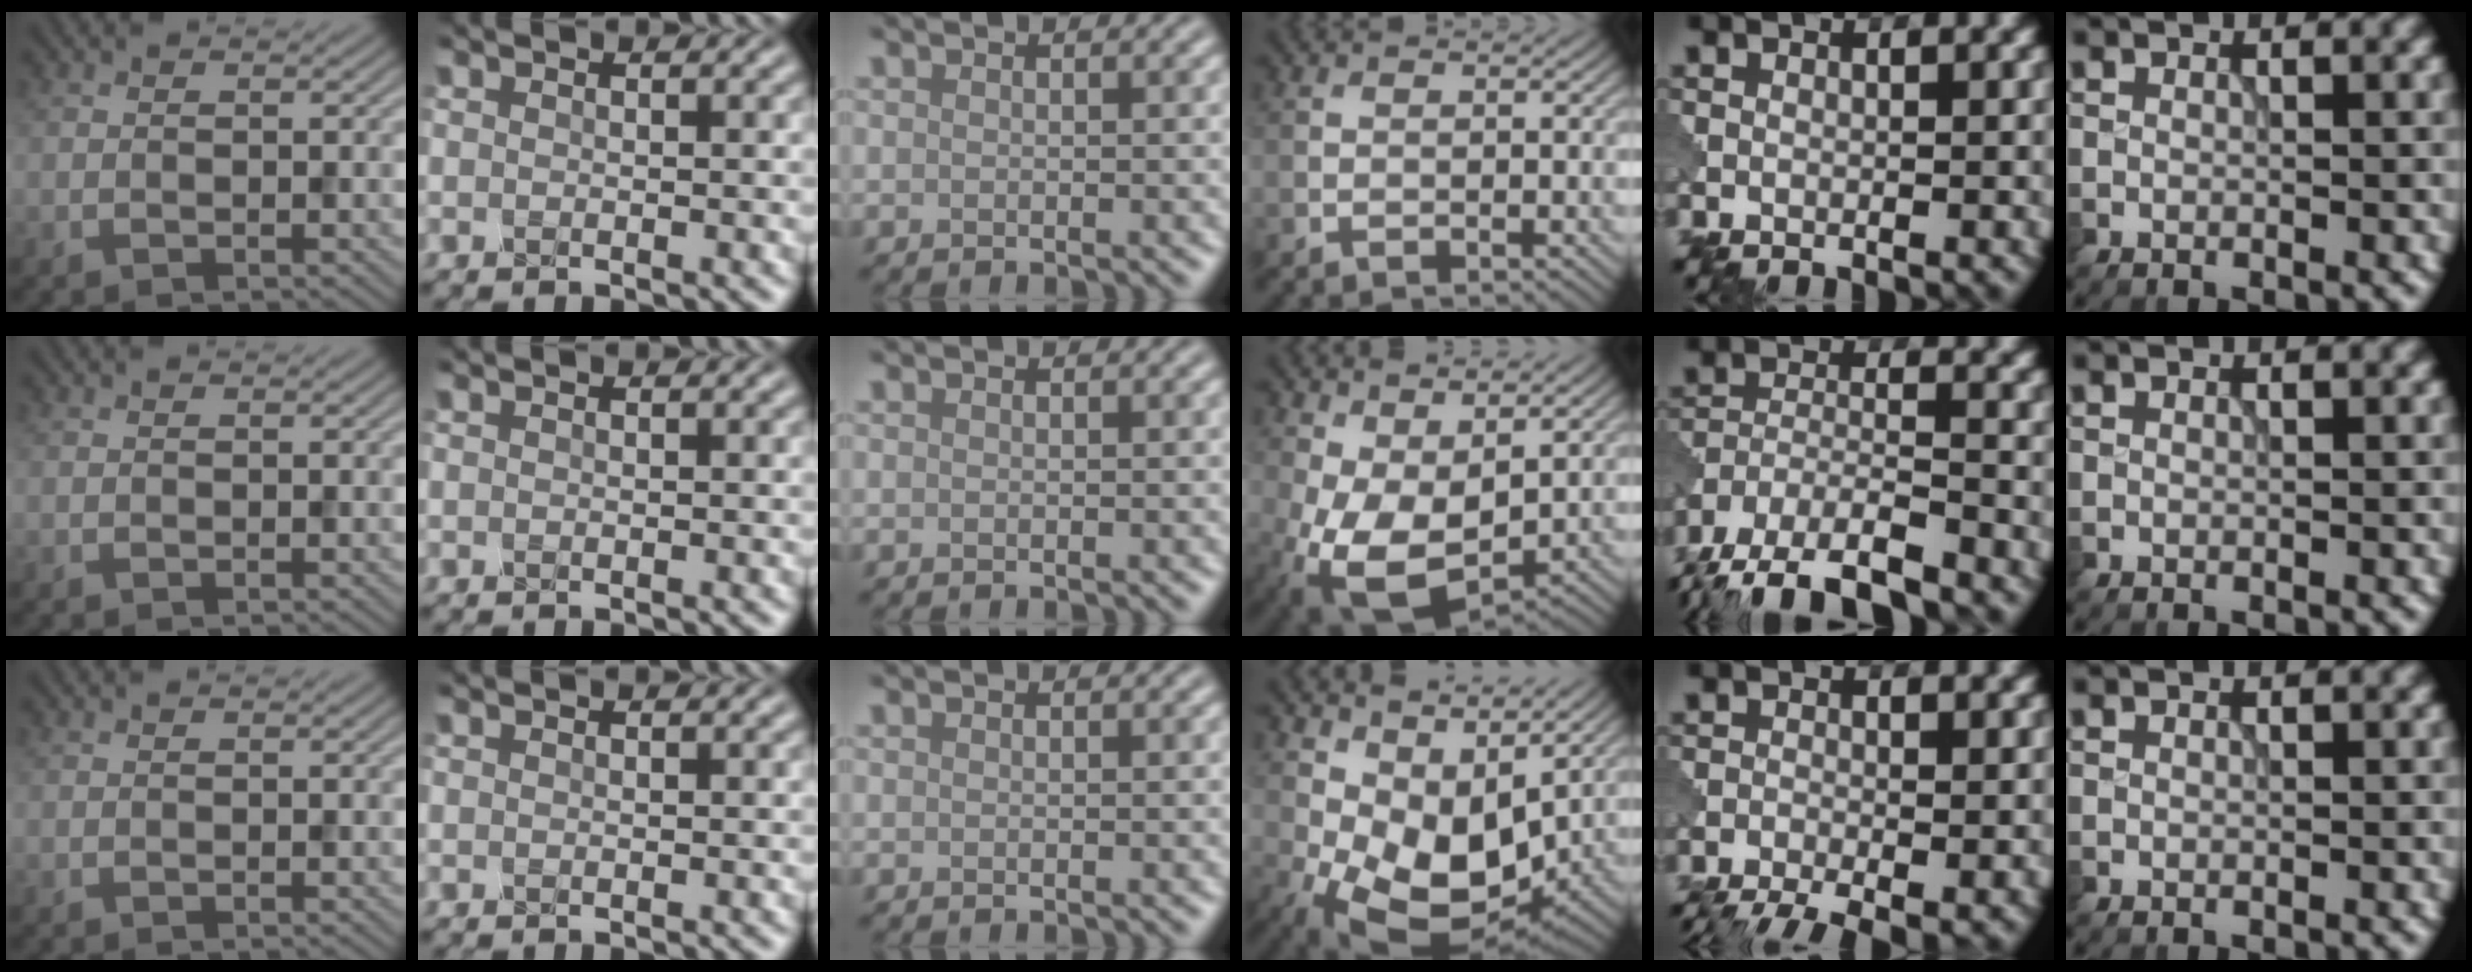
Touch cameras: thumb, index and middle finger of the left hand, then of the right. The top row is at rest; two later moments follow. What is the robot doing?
{"motion": "squeeze", "object": "foam earplug"}